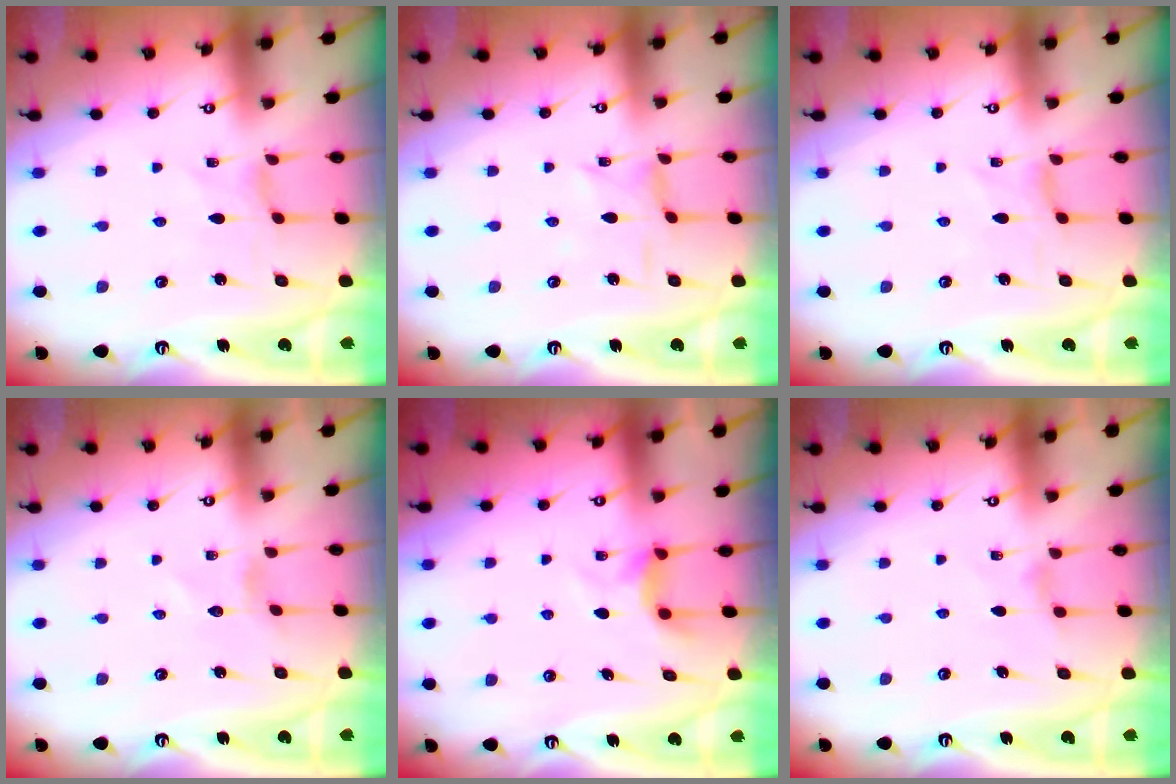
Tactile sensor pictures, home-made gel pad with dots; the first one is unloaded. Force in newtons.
{"total": 1.2, "press": 1.2, "slide": 0.2}
{"total": 0.0}
{"total": 1.7, "press": 1.7, "slide": 0.2}
{"total": 4.8, "press": 4.8, "slide": 0.5}
{"total": 2.5, "press": 2.5, "slide": 0.4}